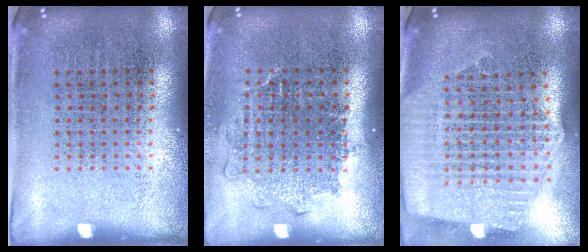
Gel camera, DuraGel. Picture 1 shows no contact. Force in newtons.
{"total": 1.2, "press": 1.1, "slide": 0.5}
{"total": 2.7, "press": 2.3, "slide": 1.4}